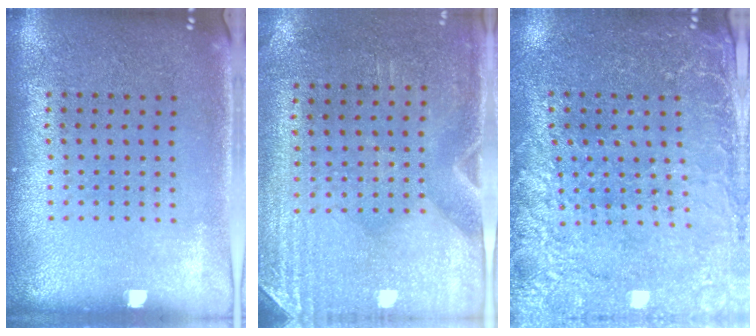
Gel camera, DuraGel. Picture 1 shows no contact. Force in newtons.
{"total": 2.9, "press": 2.5, "slide": 1.5}
{"total": 2.9, "press": 2.8, "slide": 0.7}